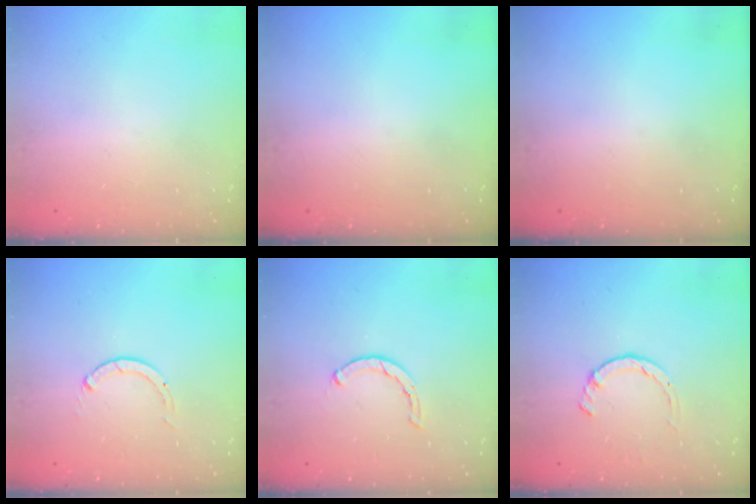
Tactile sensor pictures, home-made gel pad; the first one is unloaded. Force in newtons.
{"total": 0.0}
{"total": 0.0}
{"total": 0.0}
{"total": 0.5, "press": 0.5, "slide": 0.2}
{"total": 1.4, "press": 1.4, "slide": 0.3}